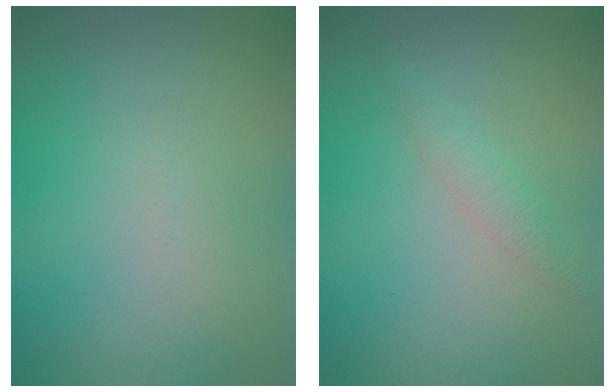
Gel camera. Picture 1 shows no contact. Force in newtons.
{"total": 1.3, "press": 1.3, "slide": 0.1}